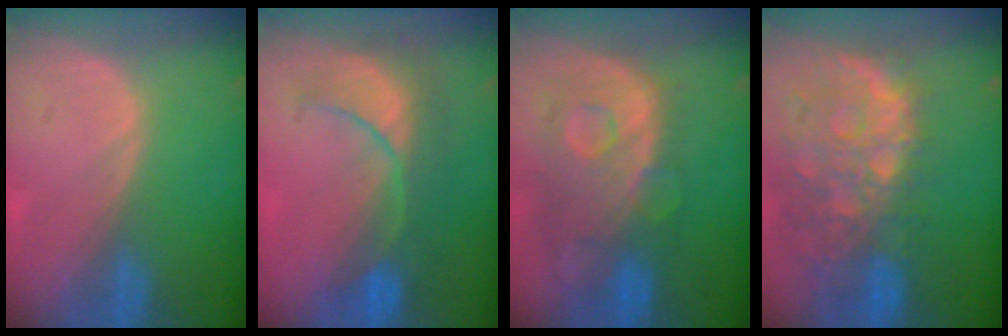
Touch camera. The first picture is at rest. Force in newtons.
{"total": 8.4, "press": 8.3, "slide": 1.3}
{"total": 11.3, "press": 9.8, "slide": 5.7}
{"total": 12.8, "press": 10.5, "slide": 7.3}